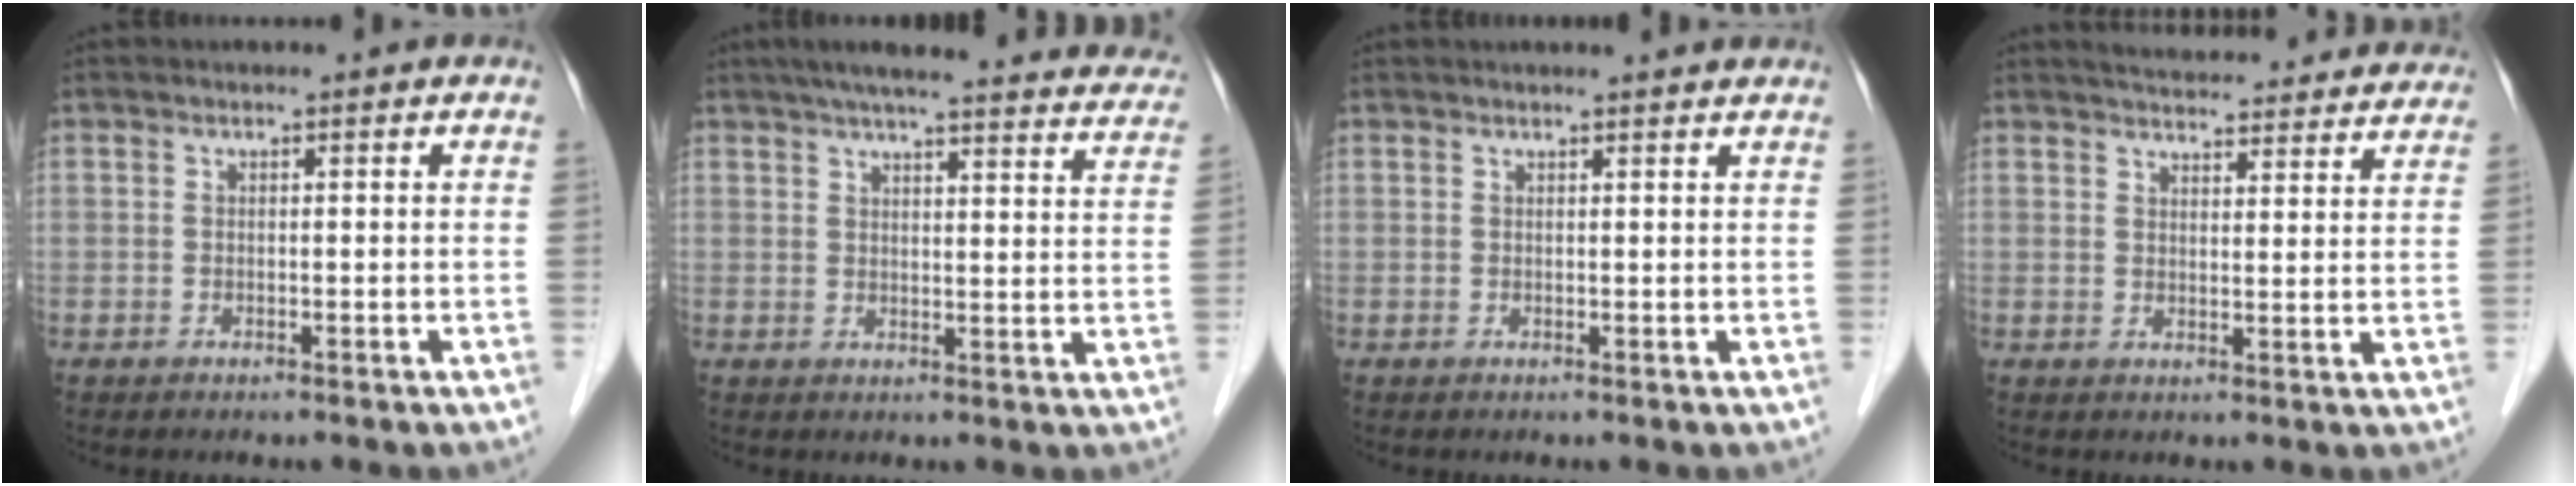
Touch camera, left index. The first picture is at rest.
{"total": 27.6, "force": [25.1, 3.4, 11.1], "torque": [-0.160, -0.021, 0.297]}
{"total": 4.0, "force": [3.9, 0.0, 1.1], "torque": [-0.014, 0.019, 0.038]}
{"total": 20.4, "force": [19.3, 3.6, 5.5], "torque": [-0.071, -0.003, 0.232]}